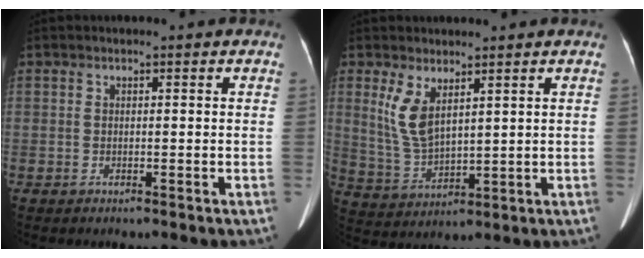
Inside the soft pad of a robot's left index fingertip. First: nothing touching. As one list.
[{"total": 5.9, "force": [3.0, 2.2, 4.6], "torque": [-0.110, -0.007, 0.074]}]